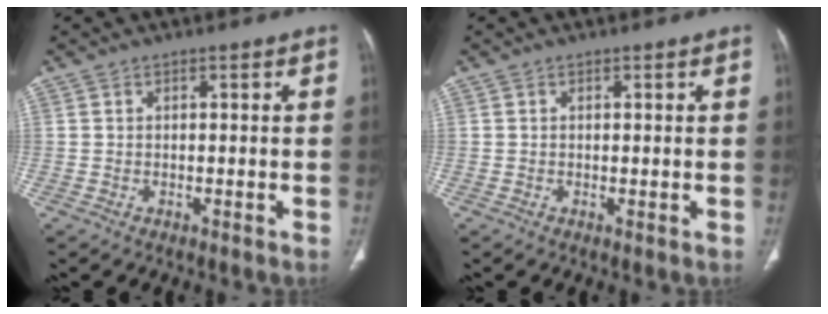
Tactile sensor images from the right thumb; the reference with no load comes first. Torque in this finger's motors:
{"motor_torque": [1.01, 0.01, -0.36, -0.08, 0.00]}